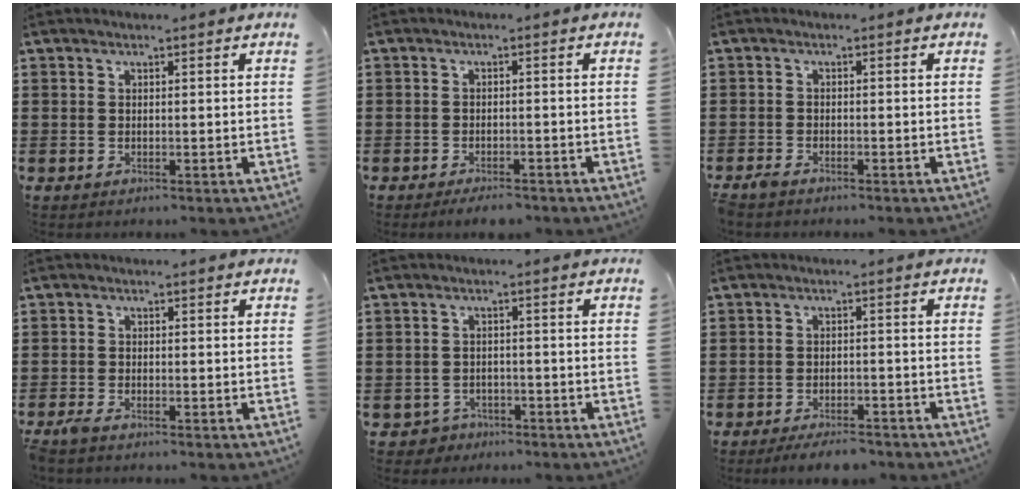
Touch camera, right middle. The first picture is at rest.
{"total": 2.1, "force": [-2.1, 0.3, 0.4], "torque": [-0.011, 0.000, -0.042]}
{"total": 1.4, "force": [-1.2, 0.3, 0.5], "torque": [-0.020, -0.002, -0.027]}
{"total": 1.5, "force": [-1.3, 0.2, 0.8], "torque": [-0.023, -0.002, -0.028]}
{"total": 2.3, "force": [-2.0, 1.0, -0.1], "torque": [-0.008, 0.001, -0.045]}
{"total": 3.2, "force": [-3.1, 0.5, 0.7], "torque": [-0.013, 0.003, -0.062]}